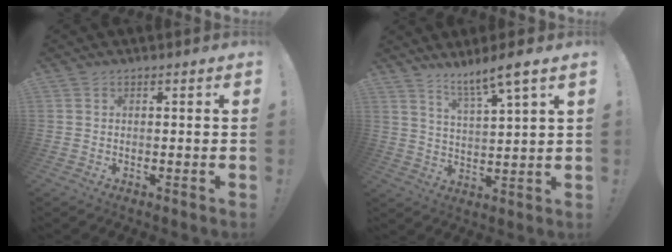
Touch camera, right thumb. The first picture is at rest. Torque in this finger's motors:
{"motor_torque": [-0.12, 0.03, -0.13, 1.12, 0.08]}